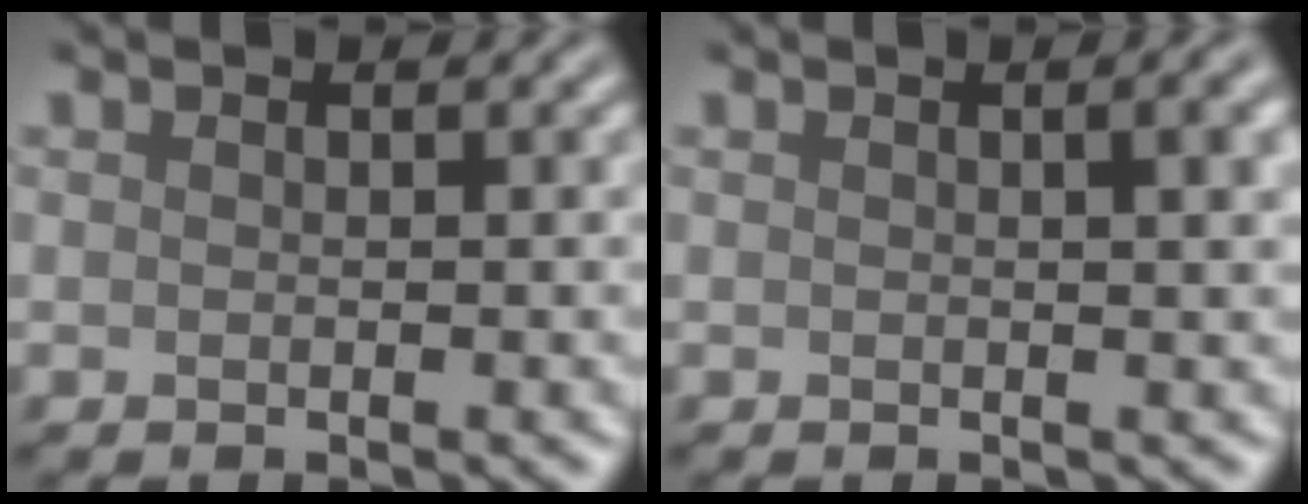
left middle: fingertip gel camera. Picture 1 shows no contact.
{"total": 3.9, "force": [1.0, 1.6, 3.4], "torque": [-0.018, 0.024, -0.002]}